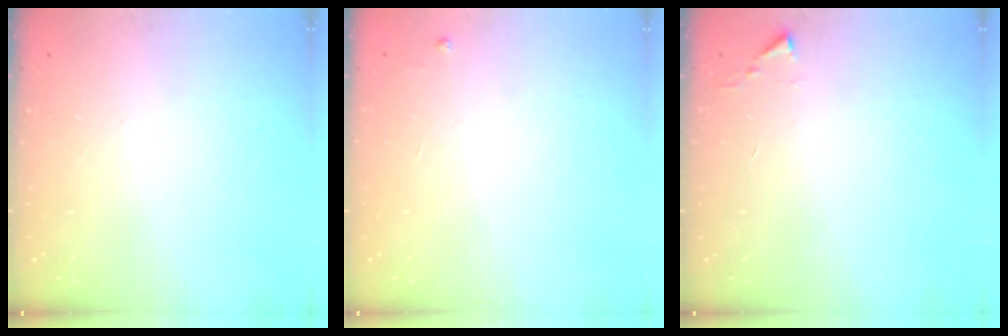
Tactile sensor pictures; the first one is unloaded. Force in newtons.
{"total": 2.4, "press": 2.4, "slide": 0.4}
{"total": 1.1, "press": 1.1, "slide": 0.1}